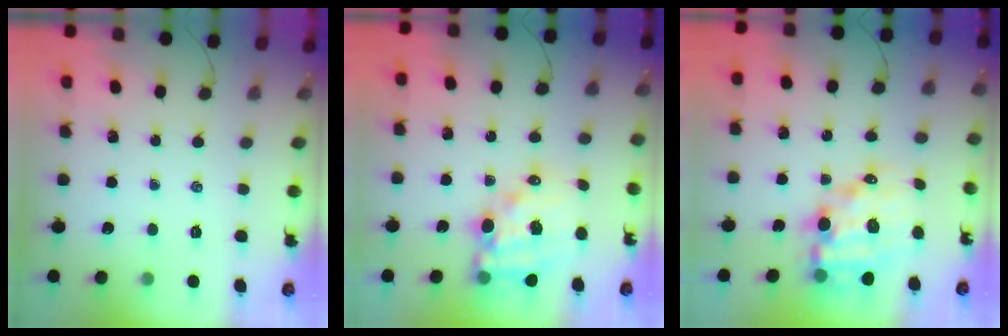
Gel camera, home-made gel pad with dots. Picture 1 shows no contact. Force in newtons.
{"total": 13.3, "press": 12.8, "slide": 3.4}
{"total": 12.1, "press": 11.7, "slide": 3.0}